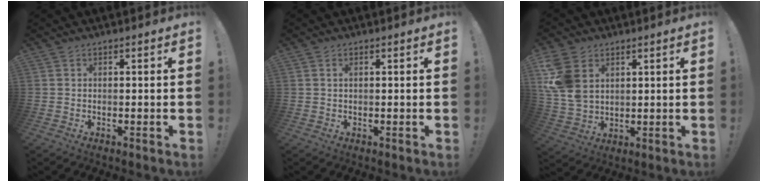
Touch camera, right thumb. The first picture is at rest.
{"total": 0.7, "force": [0.3, 0.3, 0.5], "torque": [-0.012, 0.001, 0.005]}
{"total": 12.0, "force": [4.5, 8.7, 7.1], "torque": [-0.153, -0.011, 0.092]}